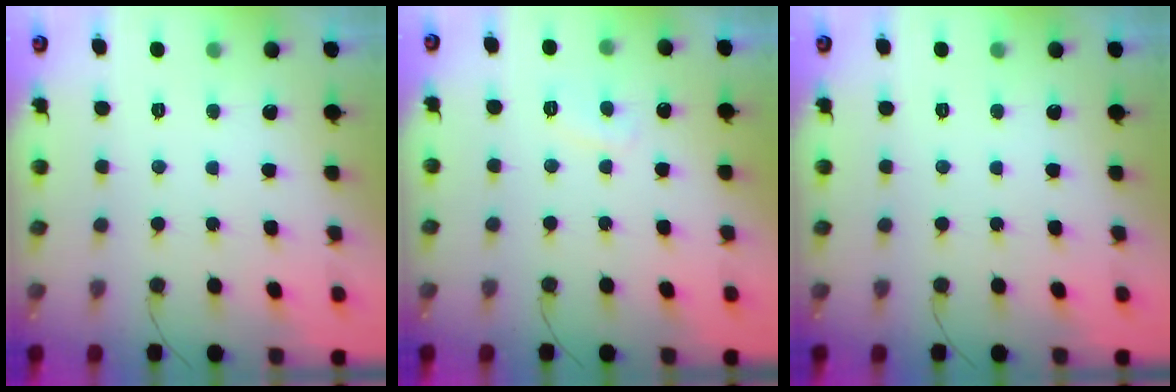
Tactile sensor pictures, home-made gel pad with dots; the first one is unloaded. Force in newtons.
{"total": 2.9, "press": 2.9, "slide": 0.3}
{"total": 0.0}